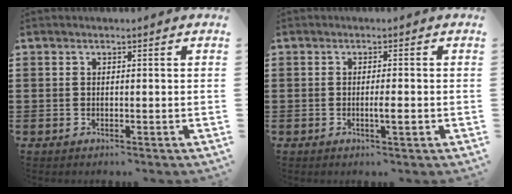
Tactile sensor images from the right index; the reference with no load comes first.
{"total": 2.1, "force": [-0.6, 0.2, 2.0], "torque": [-0.035, -0.001, -0.012]}